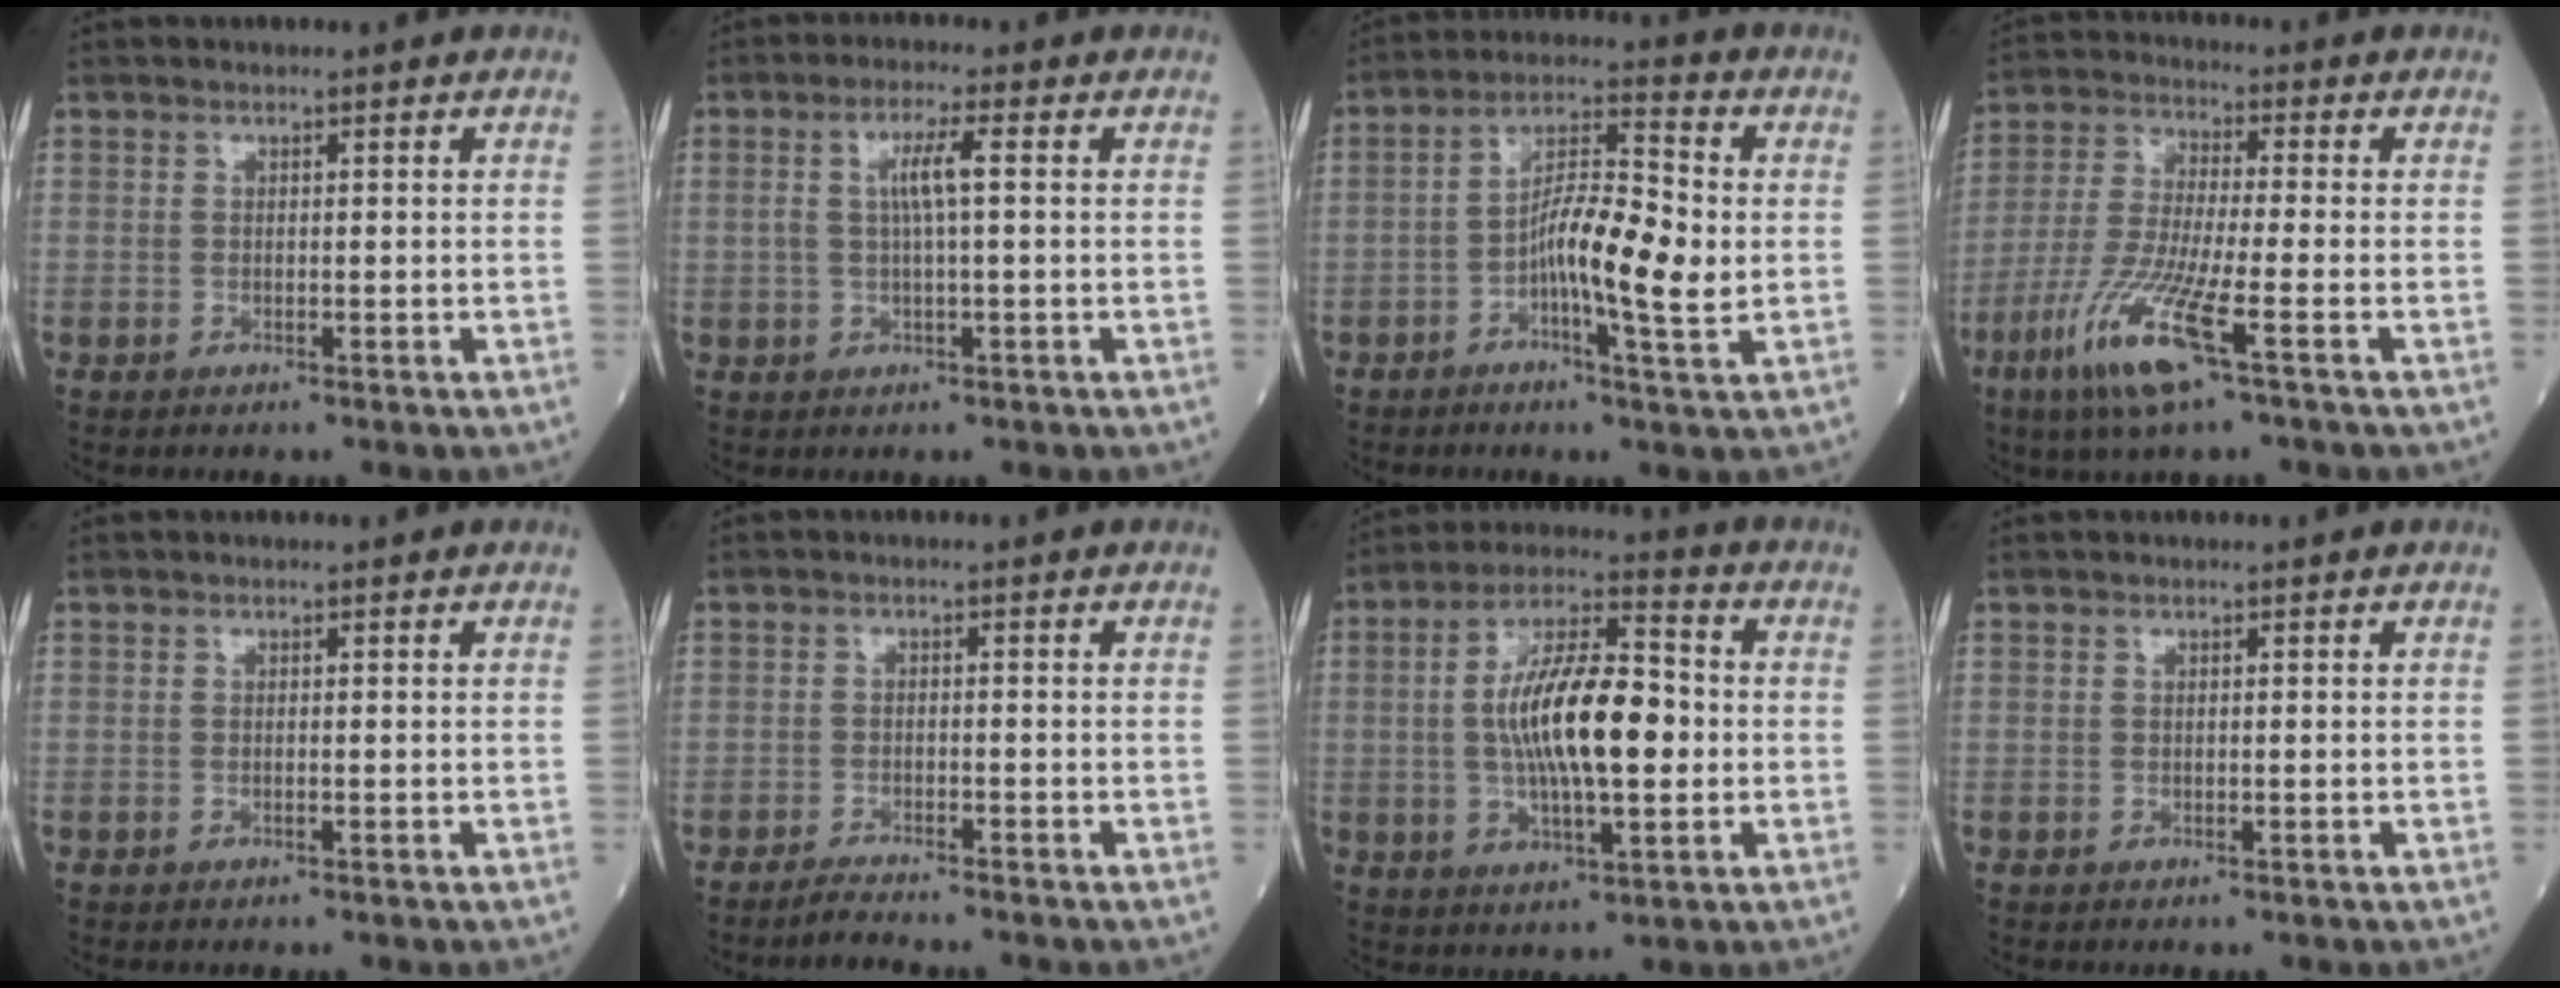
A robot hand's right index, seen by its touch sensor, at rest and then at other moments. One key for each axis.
{"total": 4.4, "fx": 0.7, "fy": 0.1, "fz": 4.4, "tx": -0.085, "ty": 0.006, "tz": 0.013}
{"total": 10.1, "fx": -1.4, "fy": 1.5, "fz": 9.9, "tx": -0.174, "ty": 0.009, "tz": -0.031}
{"total": 11.5, "fx": -5.5, "fy": 0.4, "fz": 10.1, "tx": -0.217, "ty": -0.027, "tz": -0.111}
{"total": 0.0}
{"total": 2.3, "fx": -2.2, "fy": -0.3, "fz": 0.5, "tx": -0.017, "ty": -0.009, "tz": -0.040}
{"total": 14.5, "fx": -0.3, "fy": 4.2, "fz": 13.9, "tx": -0.261, "ty": 0.015, "tz": -0.005}
{"total": 0.0}